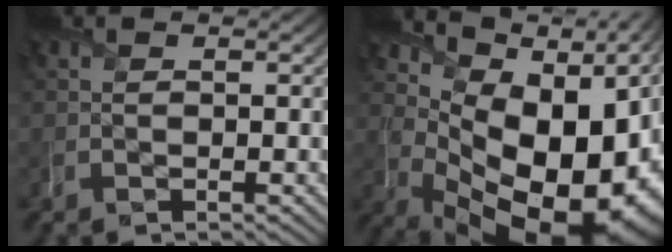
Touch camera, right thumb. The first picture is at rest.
{"total": 19.3, "force": [1.5, 12.5, 14.6], "torque": [-0.191, -0.032, 0.079]}